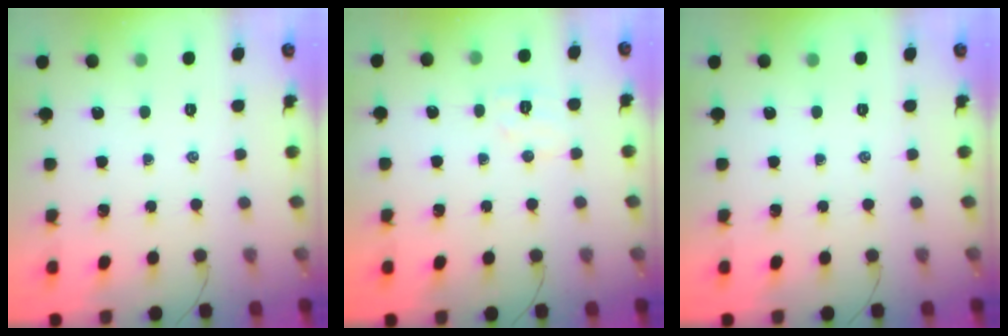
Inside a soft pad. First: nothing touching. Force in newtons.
{"total": 5.7, "press": 5.6, "slide": 1.2}
{"total": 0.0}